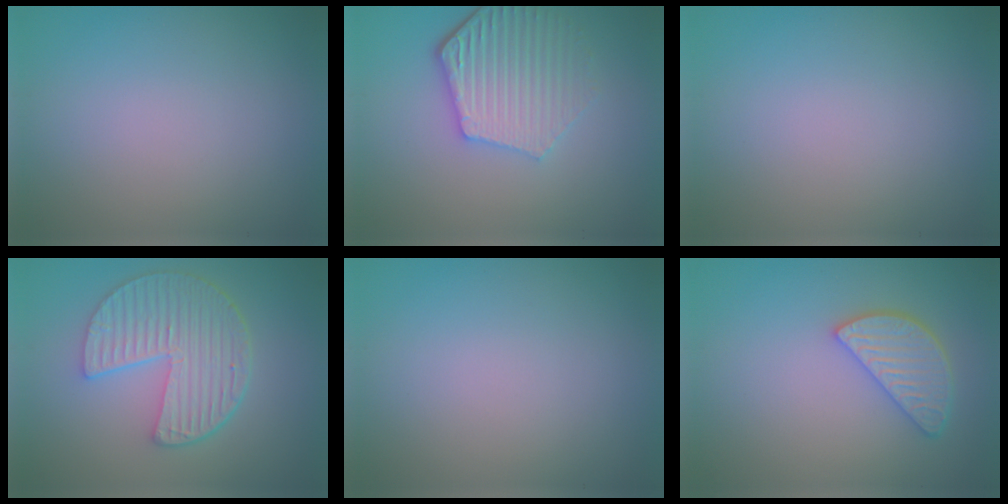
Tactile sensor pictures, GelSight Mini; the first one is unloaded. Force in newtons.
{"total": 5.4, "press": 4.2, "slide": 3.3}
{"total": 0.0}
{"total": 6.4, "press": 4.8, "slide": 4.2}
{"total": 0.0}
{"total": 3.5, "press": 3.0, "slide": 1.7}